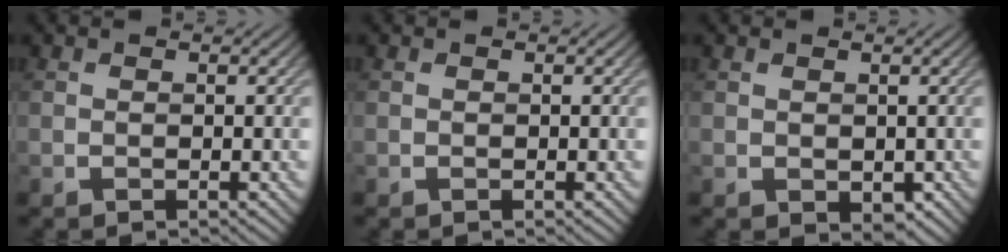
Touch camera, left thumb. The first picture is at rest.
{"total": 0.0}
{"total": 1.5, "force": [0.0, 1.1, 1.0], "torque": [-0.022, -0.011, 0.006]}